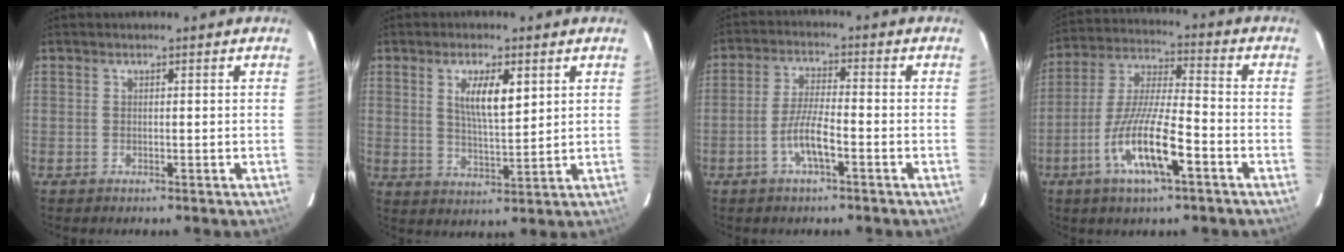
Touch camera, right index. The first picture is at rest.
{"total": 7.3, "force": [2.8, 2.3, 6.3], "torque": [-0.112, -0.001, 0.054]}
{"total": 5.9, "force": [-2.8, 0.9, 5.1], "torque": [-0.104, 0.001, -0.054]}
{"total": 13.8, "force": [-6.4, 2.6, 12.0], "torque": [-0.246, -0.011, -0.123]}